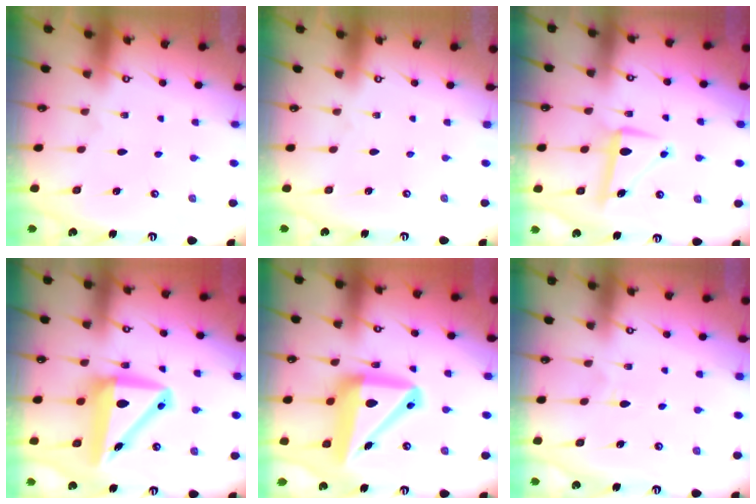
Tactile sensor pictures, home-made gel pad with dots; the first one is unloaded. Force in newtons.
{"total": 0.0}
{"total": 8.4, "press": 8.3, "slide": 1.2}
{"total": 11.5, "press": 11.1, "slide": 3.2}
{"total": 16.7, "press": 16.6, "slide": 2.3}
{"total": 4.6, "press": 4.5, "slide": 0.6}